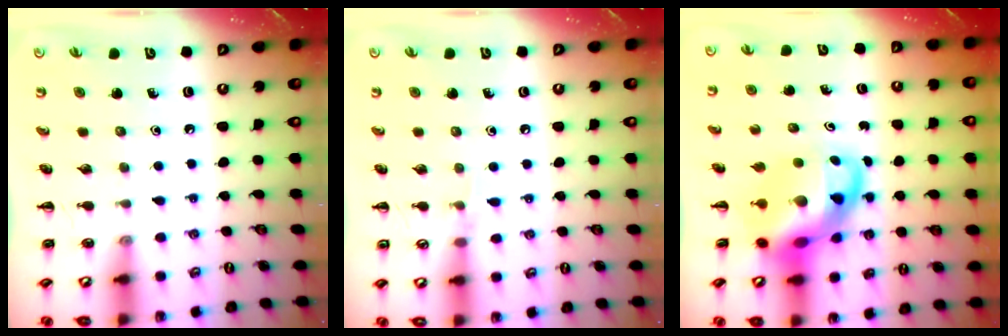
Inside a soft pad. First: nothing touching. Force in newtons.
{"total": 4.3, "press": 4.0, "slide": 1.5}
{"total": 11.7, "press": 11.3, "slide": 3.2}